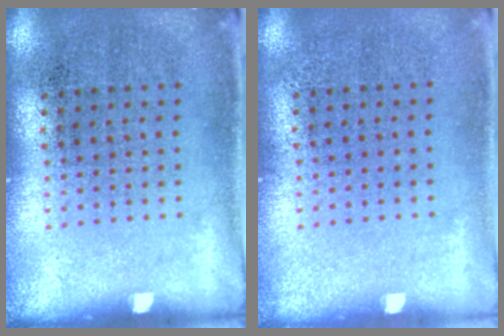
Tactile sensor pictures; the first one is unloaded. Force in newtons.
{"total": 0.0}